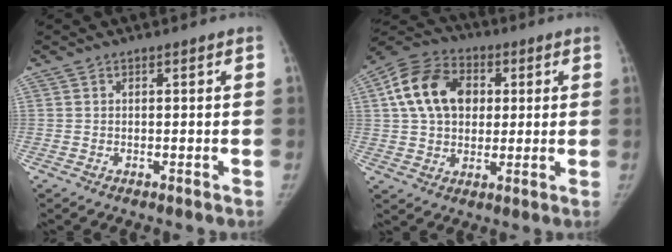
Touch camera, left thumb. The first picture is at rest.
{"total": 14.7, "force": [3.1, 10.7, 9.7], "torque": [-0.159, 0.013, 0.045]}